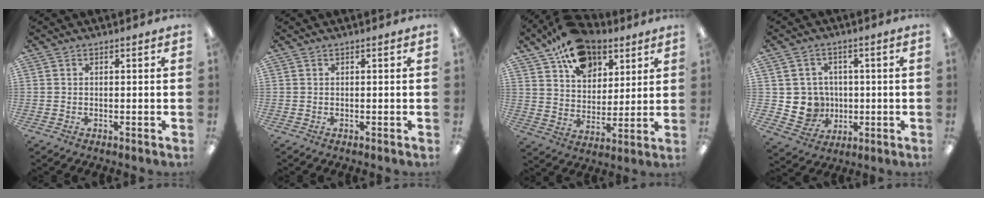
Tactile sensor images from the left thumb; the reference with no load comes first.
{"total": 0.0}
{"total": 15.2, "force": [9.8, 9.8, 6.3], "torque": [-0.104, -0.051, 0.184]}
{"total": 7.3, "force": [0.0, 7.3, 1.1], "torque": [-0.033, 0.007, 0.011]}